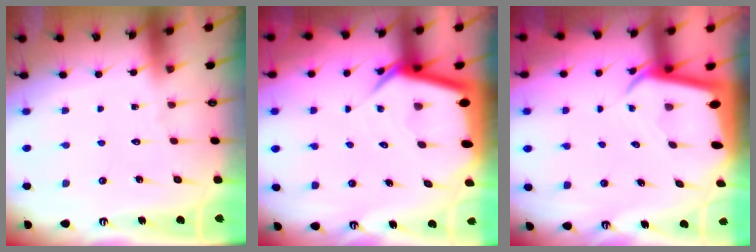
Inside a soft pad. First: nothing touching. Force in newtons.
{"total": 7.0, "press": 7.0, "slide": 0.5}
{"total": 3.4, "press": 3.4, "slide": 0.3}